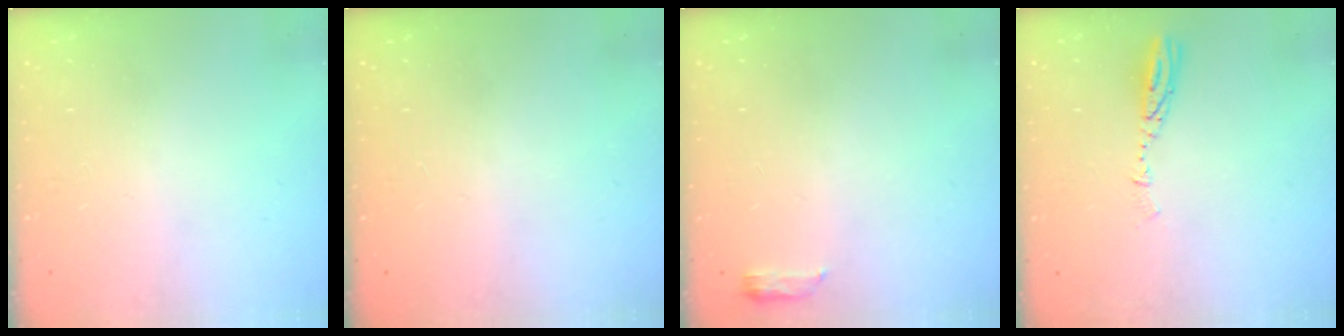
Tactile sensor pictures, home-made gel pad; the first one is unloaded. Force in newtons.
{"total": 0.0}
{"total": 3.7, "press": 3.5, "slide": 1.3}
{"total": 4.0, "press": 3.9, "slide": 0.2}